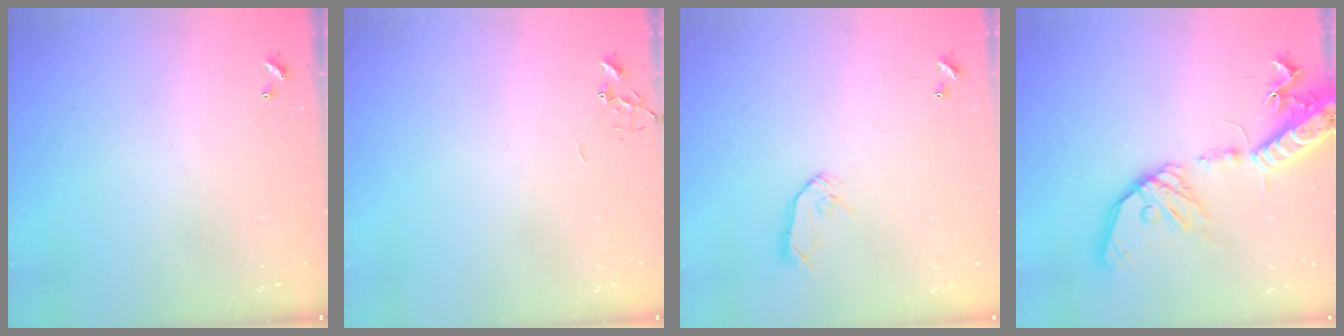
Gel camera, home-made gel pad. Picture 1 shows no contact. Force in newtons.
{"total": 0.0}
{"total": 8.0, "press": 8.0, "slide": 0.4}
{"total": 20.1, "press": 19.7, "slide": 3.7}